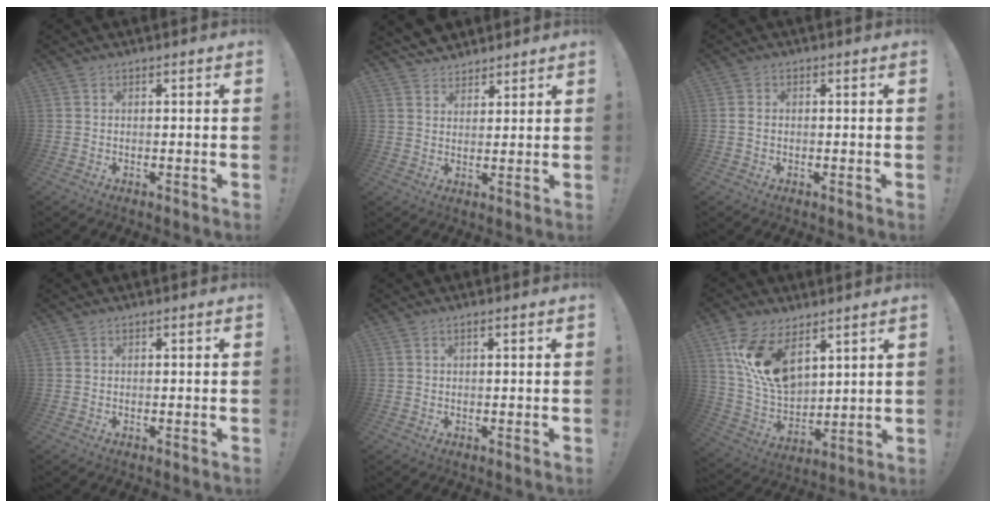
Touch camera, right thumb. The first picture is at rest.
{"total": 5.3, "force": [4.7, 2.5, 0.3], "torque": [-0.008, -0.032, 0.091]}
{"total": 1.5, "force": [-0.2, 1.2, 0.9], "torque": [-0.016, 0.005, -0.003]}
{"total": 0.0}
{"total": 1.1, "force": [0.1, -0.3, 1.0], "torque": [-0.013, -0.003, -0.002]}
{"total": 15.6, "force": [8.1, 8.8, 10.0], "torque": [-0.202, -0.048, 0.152]}